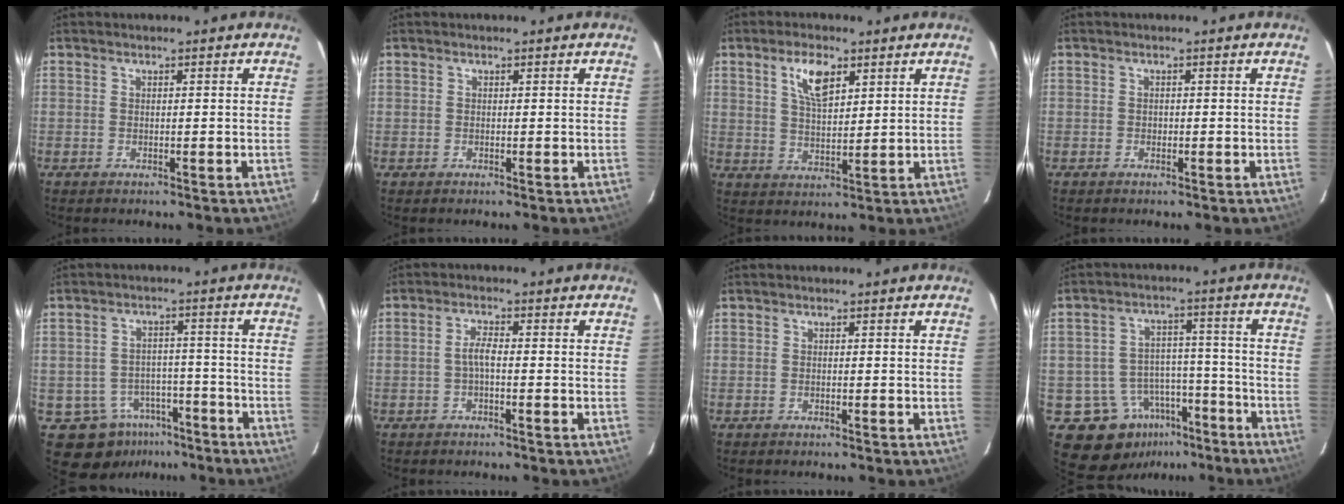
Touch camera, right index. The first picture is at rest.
{"total": 0.8, "force": [-0.1, 0.8, -0.1], "torque": [0.001, 0.002, -0.002]}
{"total": 7.0, "force": [3.5, 3.1, 5.3], "torque": [-0.095, 0.009, 0.068]}
{"total": 0.9, "force": [-0.5, 0.8, 0.0], "torque": [0.001, 0.002, -0.007]}
{"total": 9.0, "force": [-5.6, 6.7, 2.3], "torque": [-0.051, 0.028, -0.060]}
{"total": 2.1, "force": [-1.0, 0.5, 1.8], "torque": [-0.039, 0.008, -0.021]}
{"total": 0.0}
{"total": 11.8, "force": [-7.3, 8.7, 3.3], "torque": [-0.070, 0.039, -0.089]}